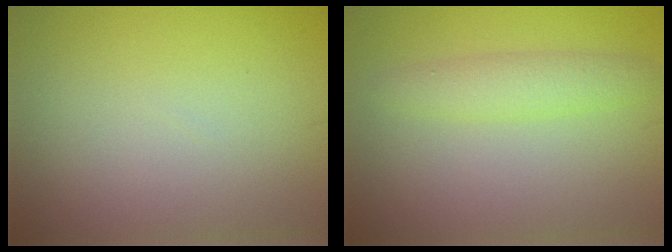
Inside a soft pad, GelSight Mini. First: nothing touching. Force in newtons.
{"total": 2.5, "press": 2.5, "slide": 0.1}